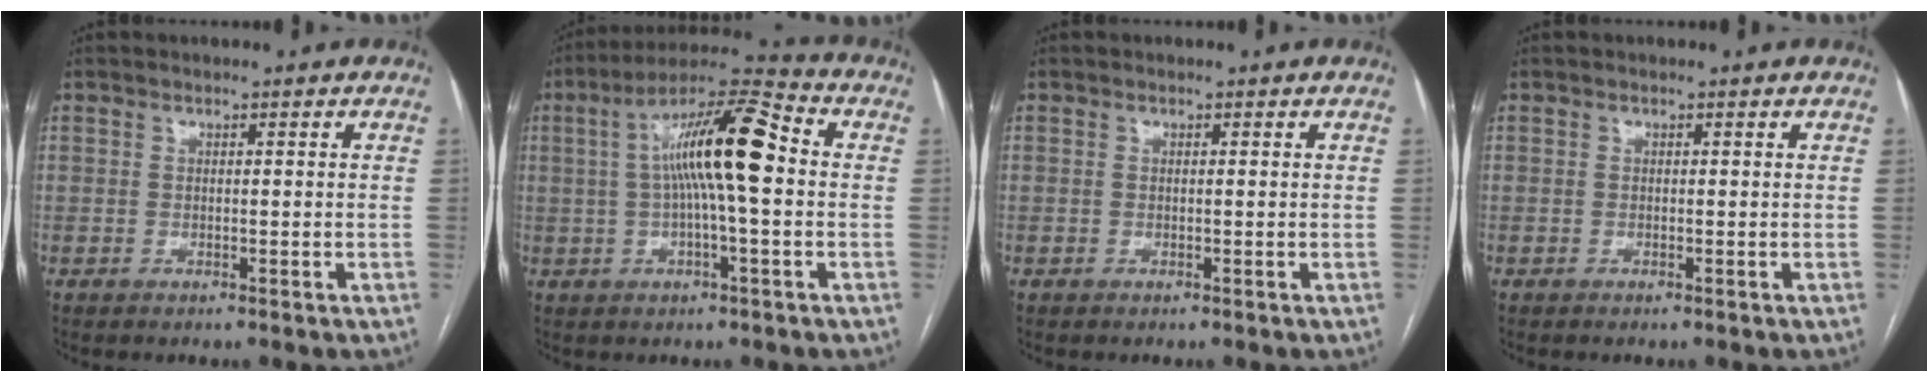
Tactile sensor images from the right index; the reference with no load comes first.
{"total": 13.5, "force": [1.1, 1.7, 13.3], "torque": [-0.235, 0.033, 0.012]}
{"total": 0.0}
{"total": 0.0}